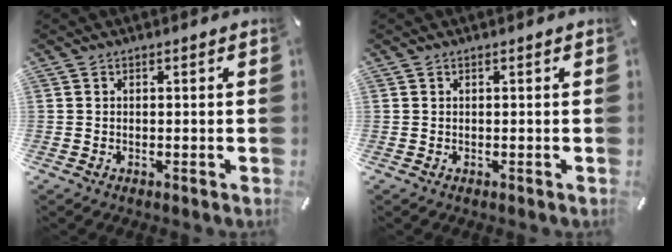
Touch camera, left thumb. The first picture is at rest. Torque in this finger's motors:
{"motor_torque": [-0.08, -0.08, 0.03, -0.03, 0.00]}